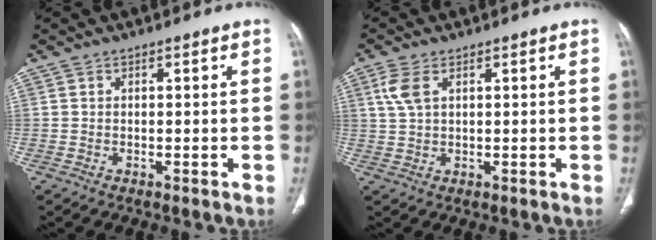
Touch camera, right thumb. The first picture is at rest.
{"total": 4.3, "force": [1.7, 2.2, 3.2], "torque": [-0.084, 0.007, 0.039]}